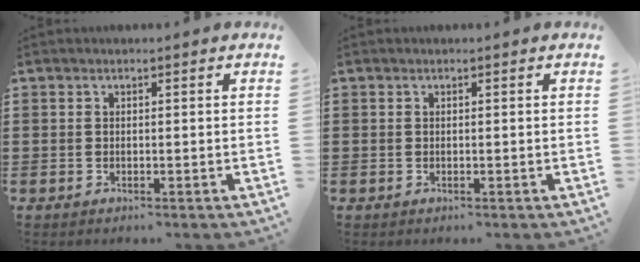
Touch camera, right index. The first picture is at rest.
{"total": 0.0}